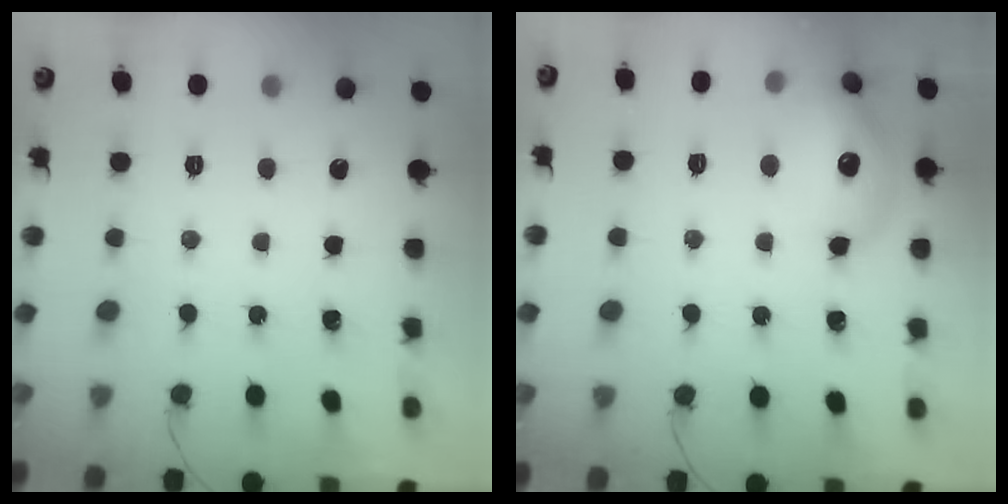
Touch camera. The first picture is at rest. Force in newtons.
{"total": 14.6, "press": 14.5, "slide": 1.3}